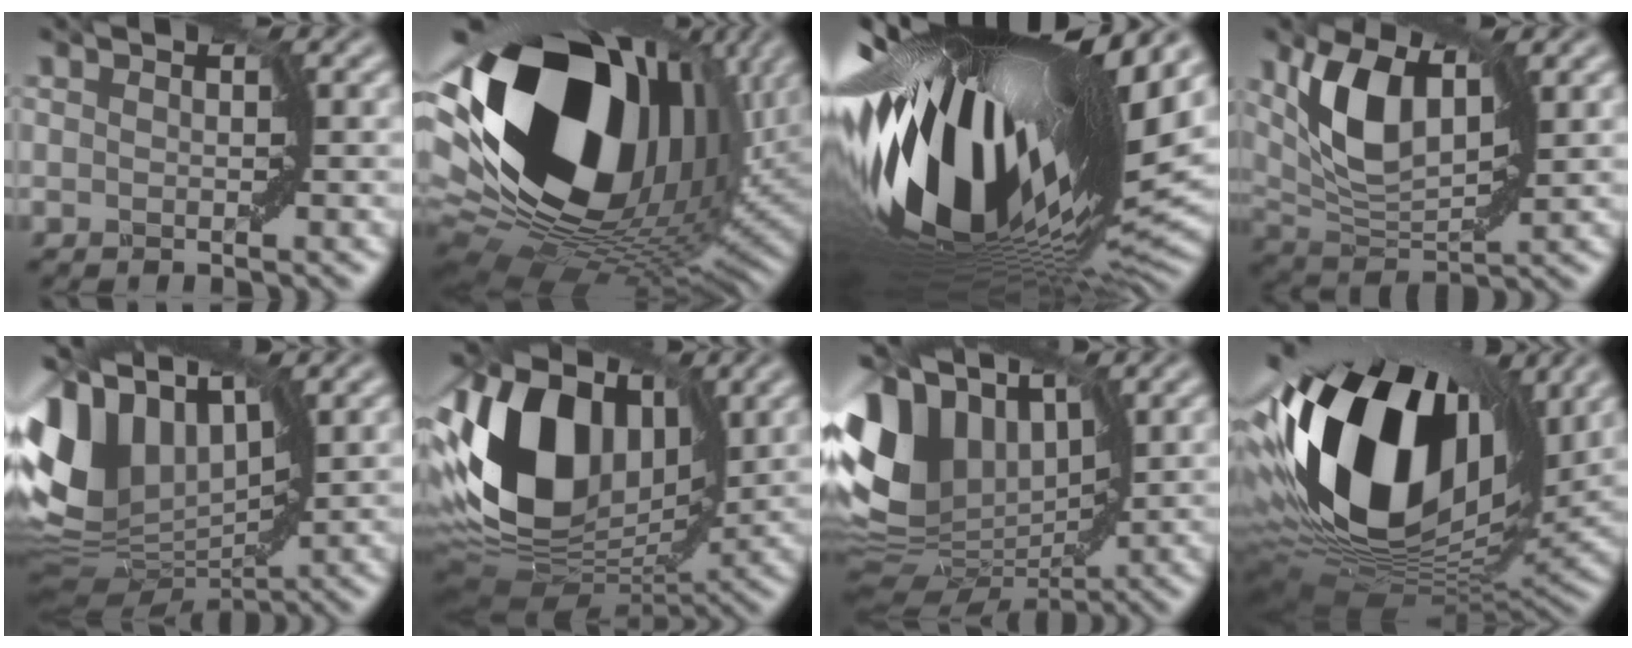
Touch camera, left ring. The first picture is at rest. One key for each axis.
{"total": 20.2, "fx": 5.1, "fy": 12.3, "fz": 15.1, "tx": -0.321, "ty": -0.010, "tz": 0.102}
{"total": 18.5, "fx": 1.7, "fy": 6.0, "fz": 17.4, "tx": -0.345, "ty": -0.051, "tz": 0.044}
{"total": 5.7, "fx": 2.1, "fy": 2.7, "fz": 4.6, "tx": -0.103, "ty": -0.005, "tz": 0.056}
{"total": 9.5, "fx": 2.8, "fy": 6.2, "fz": 6.6, "tx": -0.173, "ty": 0.010, "tz": 0.057}
{"total": 13.1, "fx": 1.7, "fy": 8.3, "fz": 10.0, "tx": -0.209, "ty": 0.016, "tz": 0.029}
{"total": 11.1, "fx": 2.8, "fy": 7.5, "fz": 7.7, "tx": -0.174, "ty": 0.009, "tz": 0.065}
{"total": 17.5, "fx": 4.1, "fy": 10.6, "fz": 13.3, "tx": -0.307, "ty": 0.003, "tz": 0.077}